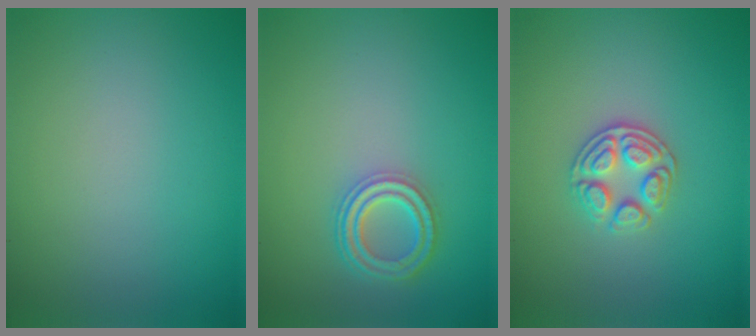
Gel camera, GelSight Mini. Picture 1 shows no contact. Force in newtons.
{"total": 3.6, "press": 2.9, "slide": 2.2}
{"total": 3.0, "press": 2.8, "slide": 1.1}